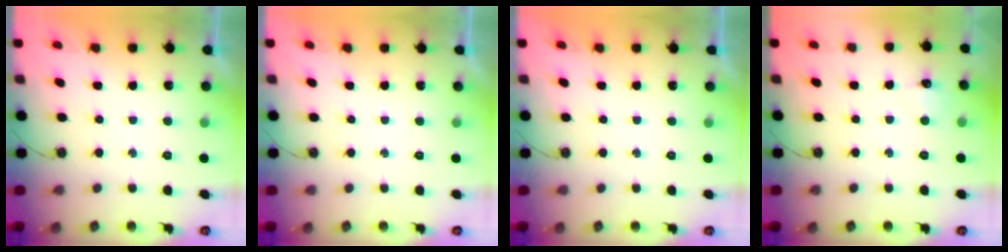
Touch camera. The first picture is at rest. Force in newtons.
{"total": 0.0}
{"total": 0.0}
{"total": 6.3, "press": 6.3, "slide": 0.8}